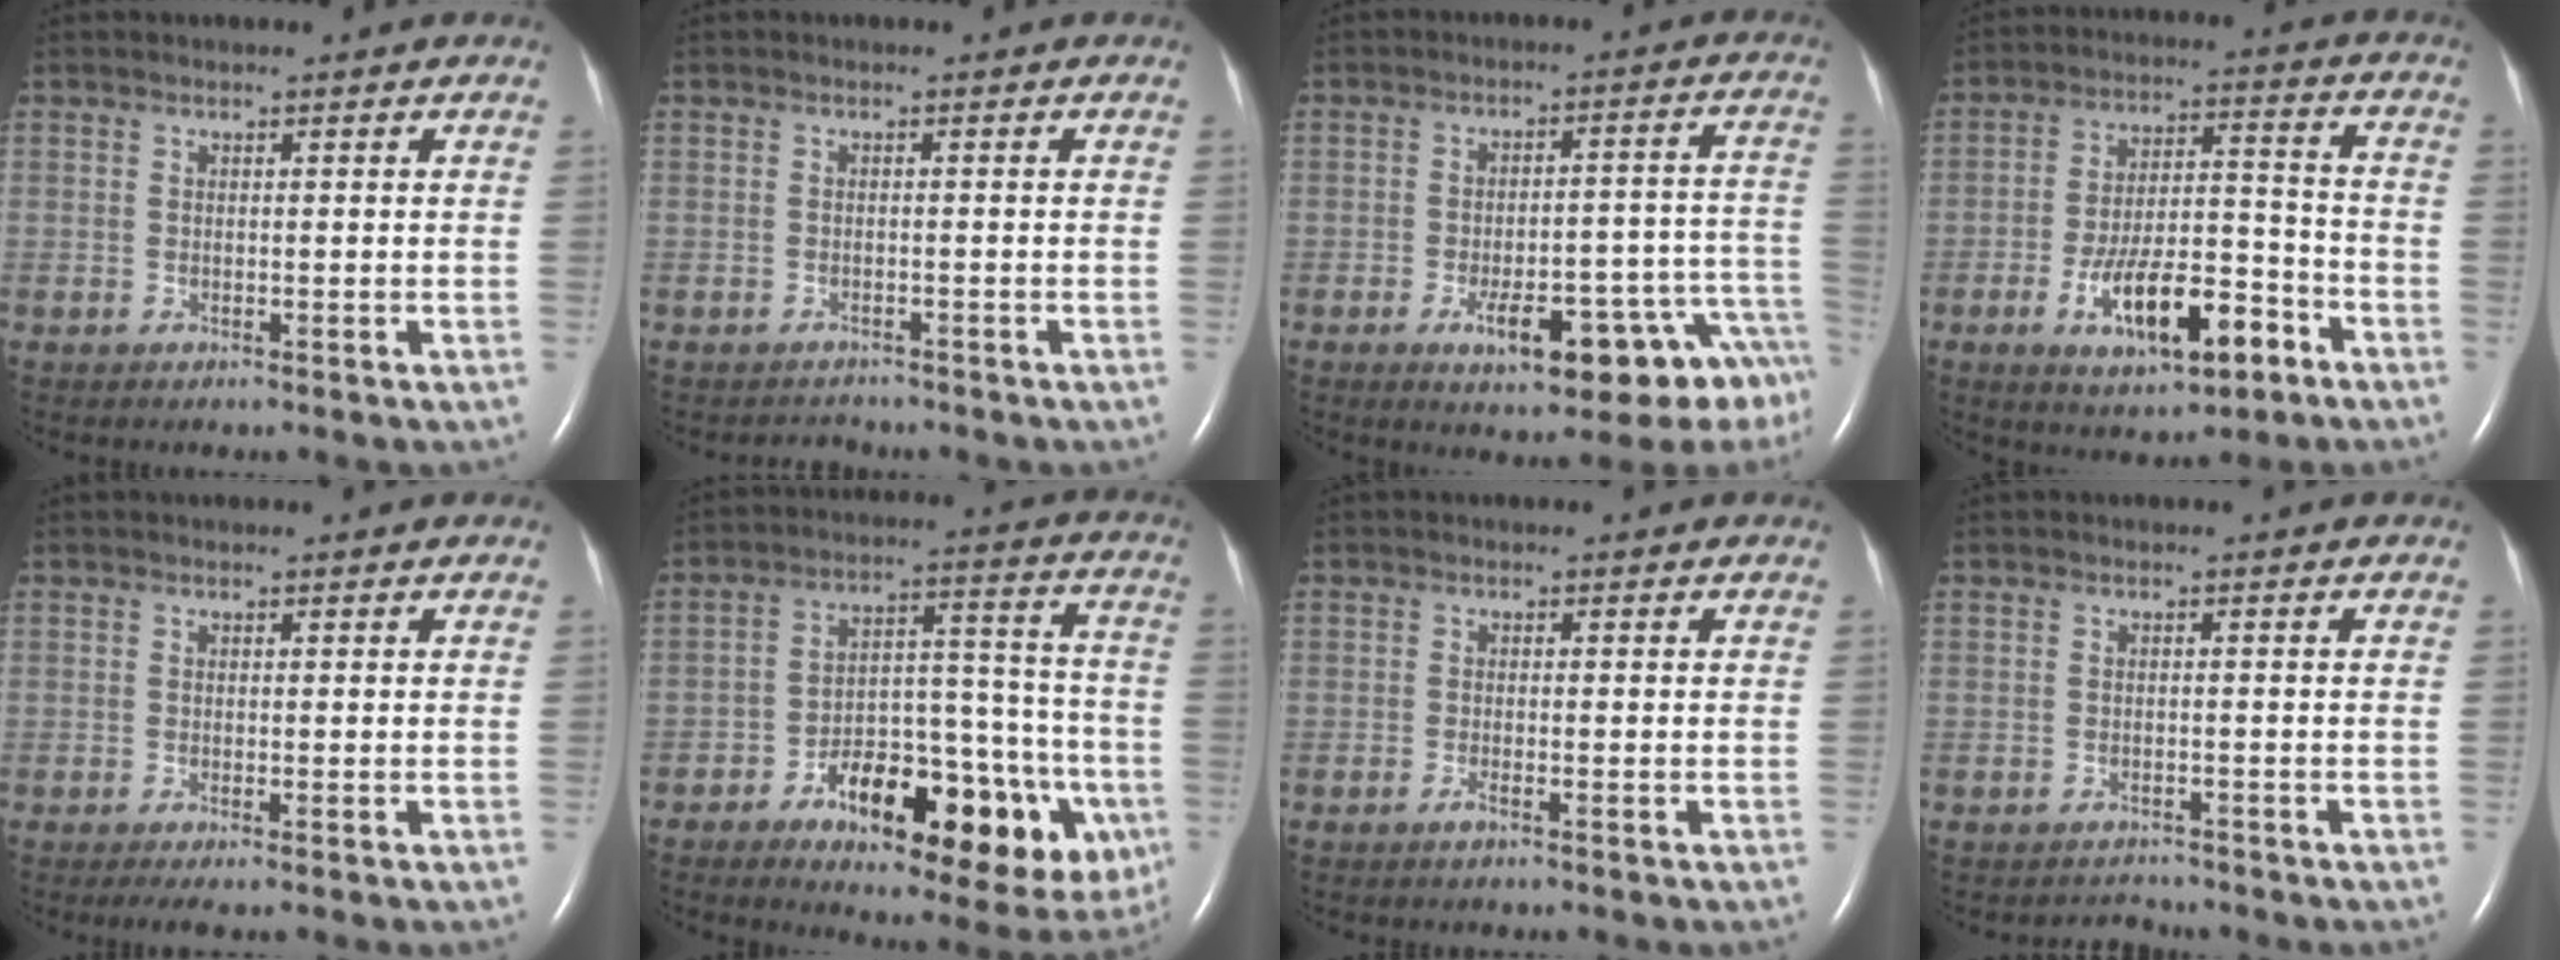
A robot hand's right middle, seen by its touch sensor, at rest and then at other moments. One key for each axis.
{"total": 1.6, "fx": -1.5, "fy": 0.5, "fz": -0.3, "tx": 0.000, "ty": -0.006, "tz": -0.019}
{"total": 15.3, "fx": -9.4, "fy": 3.4, "fz": 11.5, "tx": -0.075, "ty": 0.044, "tz": -0.122}
{"total": 12.9, "fx": -6.3, "fy": 4.4, "fz": 10.4, "tx": -0.180, "ty": 0.012, "tz": -0.094}
{"total": 1.5, "fx": -0.9, "fy": 0.1, "fz": 1.2, "tx": -0.027, "ty": -0.008, "tz": -0.016}
{"total": 21.3, "fx": -9.6, "fy": 8.1, "fz": 17.2, "tx": -0.182, "ty": 0.035, "tz": -0.124}
{"total": 0.9, "fx": -0.7, "fy": 0.0, "fz": 0.6, "tx": -0.016, "ty": -0.001, "tz": -0.012}
{"total": 1.7, "fx": -1.6, "fy": 0.2, "fz": -0.6, "tx": 0.004, "ty": -0.008, "tz": -0.021}